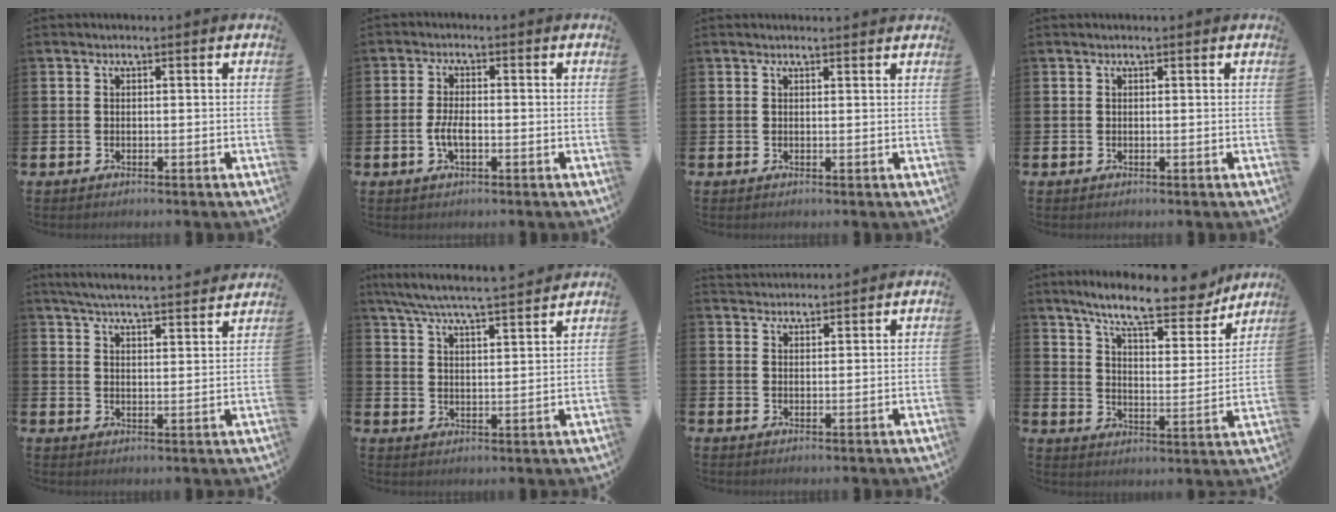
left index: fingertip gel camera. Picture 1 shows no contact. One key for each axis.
{"total": 2.9, "fx": -0.8, "fy": 1.2, "fz": 2.5, "tx": -0.045, "ty": 0.002, "tz": -0.015}
{"total": 0.7, "fx": 0.7, "fy": 0.0, "fz": 0.2, "tx": 0.004, "ty": -0.003, "tz": 0.011}
{"total": 0.0}
{"total": 5.5, "fx": 5.4, "fy": 0.0, "fz": 1.0, "tx": -0.034, "ty": -0.035, "tz": 0.095}
{"total": 6.6, "fx": 6.2, "fy": 0.1, "fz": 2.1, "tx": -0.066, "ty": -0.042, "tz": 0.109}
{"total": 2.6, "fx": 2.6, "fy": 0.6, "fz": -0.1, "tx": -0.002, "ty": -0.010, "tz": 0.047}
{"total": 10.7, "fx": 9.4, "fy": 2.2, "fz": 4.6, "tx": -0.104, "ty": -0.054, "tz": 0.161}